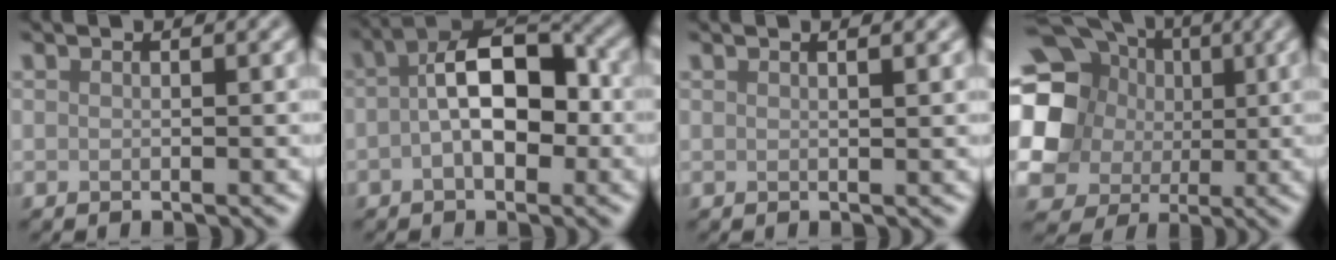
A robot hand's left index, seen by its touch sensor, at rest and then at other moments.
{"total": 7.4, "force": [0.0, 3.8, 6.4], "torque": [-0.104, 0.017, -0.012]}
{"total": 1.3, "force": [0.7, 0.4, 1.0], "torque": [-0.008, 0.004, 0.007]}
{"total": 15.3, "force": [3.2, 13.8, 5.8], "torque": [-0.171, 0.036, 0.022]}